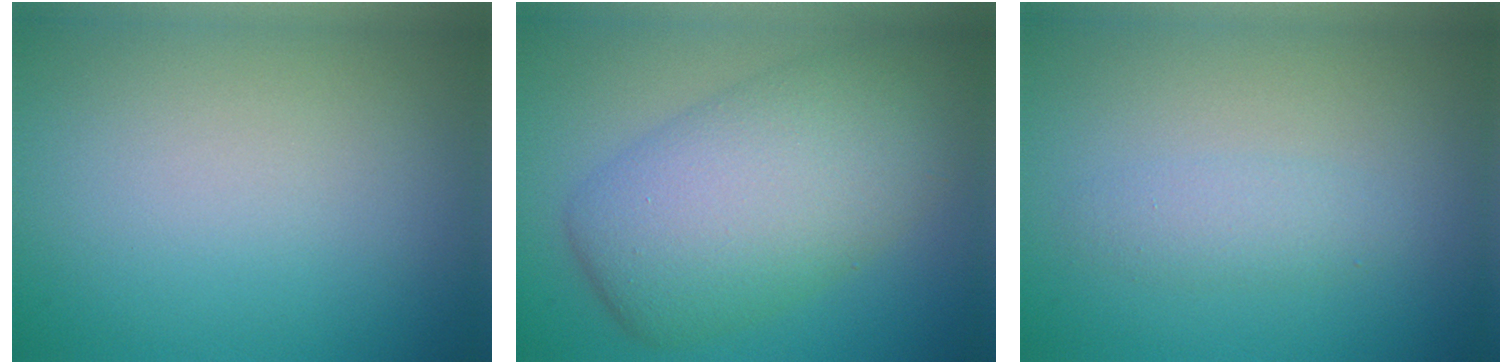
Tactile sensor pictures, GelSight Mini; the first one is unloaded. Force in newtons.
{"total": 9.2, "press": 9.2, "slide": 0.4}
{"total": 1.6, "press": 1.6, "slide": 0.1}